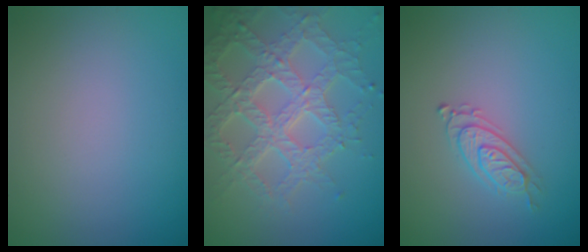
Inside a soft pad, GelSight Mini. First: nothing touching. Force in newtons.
{"total": 7.2, "press": 5.3, "slide": 4.8}
{"total": 2.2, "press": 2.0, "slide": 0.8}